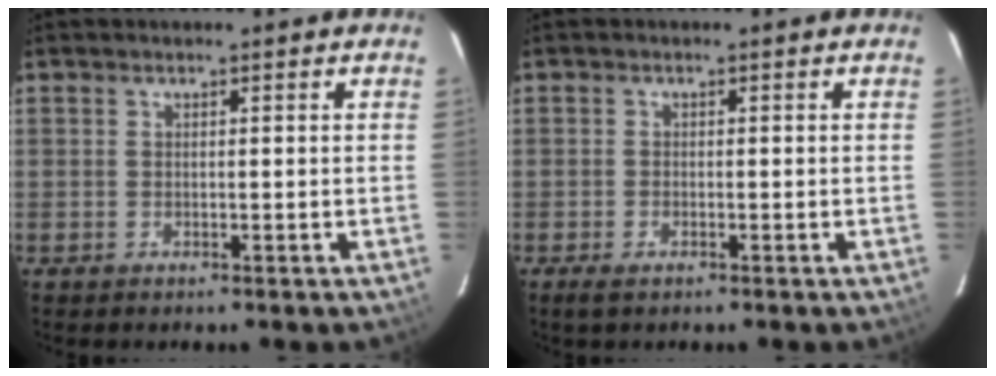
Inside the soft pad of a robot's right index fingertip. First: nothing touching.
{"total": 1.8, "force": [-1.2, 0.7, 1.1], "torque": [-0.026, -0.004, -0.023]}